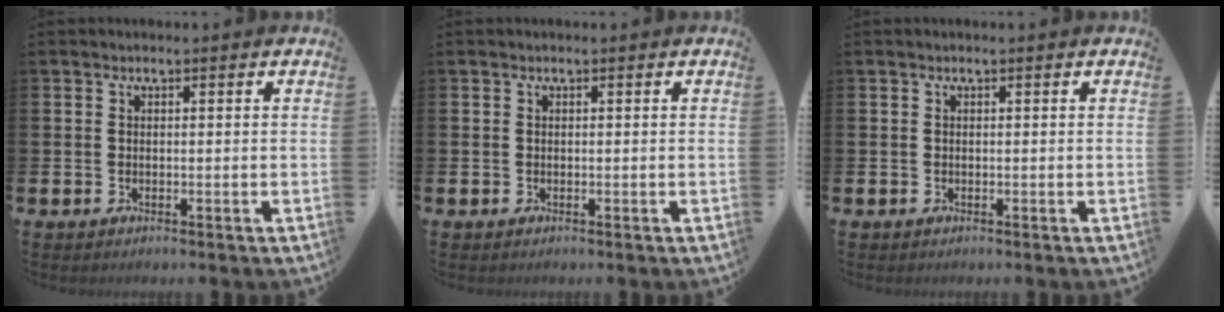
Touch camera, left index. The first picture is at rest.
{"total": 0.0}
{"total": 0.0}